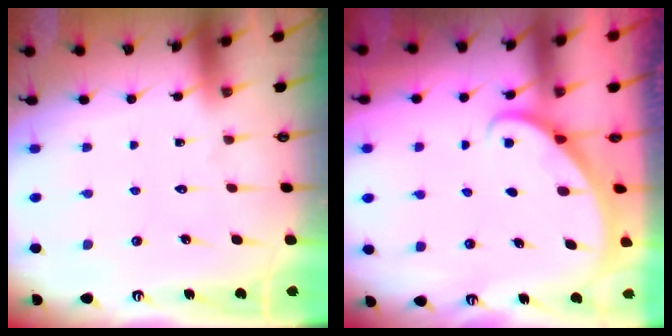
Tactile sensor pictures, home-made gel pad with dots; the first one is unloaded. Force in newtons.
{"total": 1.9, "press": 1.9, "slide": 0.1}